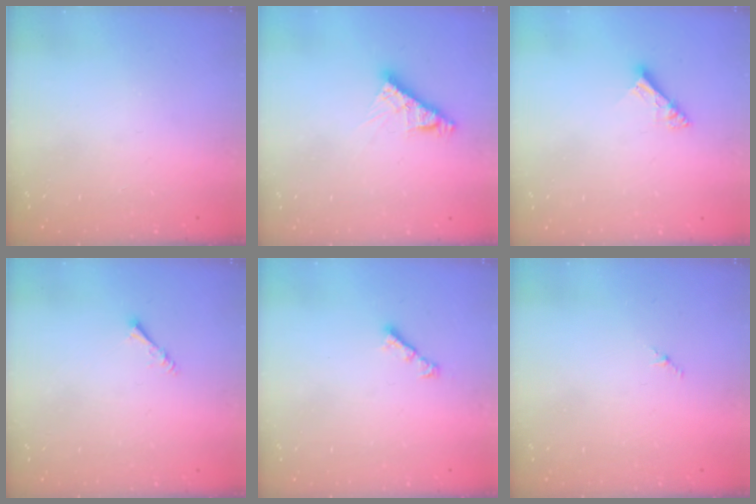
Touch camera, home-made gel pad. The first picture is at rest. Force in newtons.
{"total": 8.5, "press": 8.5, "slide": 0.7}
{"total": 5.5, "press": 5.5, "slide": 0.1}
{"total": 1.8, "press": 1.8, "slide": 0.1}
{"total": 2.8, "press": 2.8, "slide": 0.7}
{"total": 1.2, "press": 1.1, "slide": 0.6}